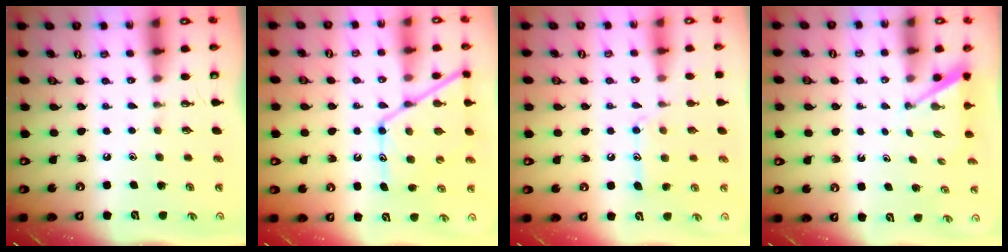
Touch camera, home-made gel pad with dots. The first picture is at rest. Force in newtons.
{"total": 15.5, "press": 15.5, "slide": 1.4}
{"total": 11.0, "press": 10.9, "slide": 0.7}
{"total": 2.9, "press": 2.9, "slide": 0.2}